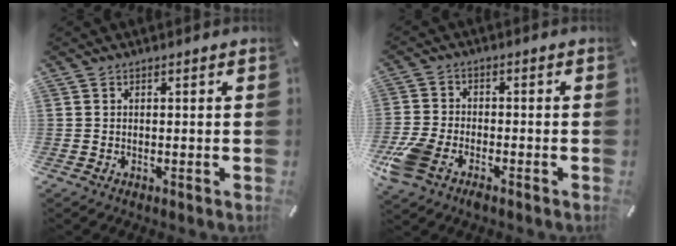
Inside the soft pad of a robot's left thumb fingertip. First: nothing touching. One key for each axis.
{"total": 7.5, "fx": -4.7, "fy": 3.8, "fz": 4.4, "tx": -0.111, "ty": 0.007, "tz": -0.092}